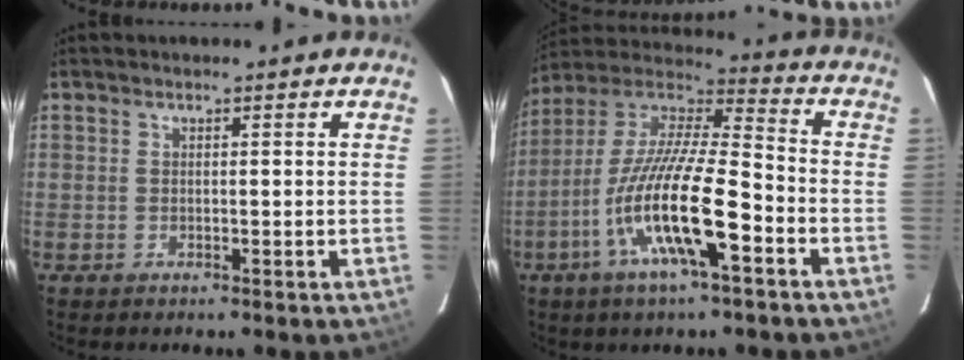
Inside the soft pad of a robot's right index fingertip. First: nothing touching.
{"total": 18.8, "force": [-7.9, 3.6, 16.6], "torque": [-0.314, -0.025, -0.158]}